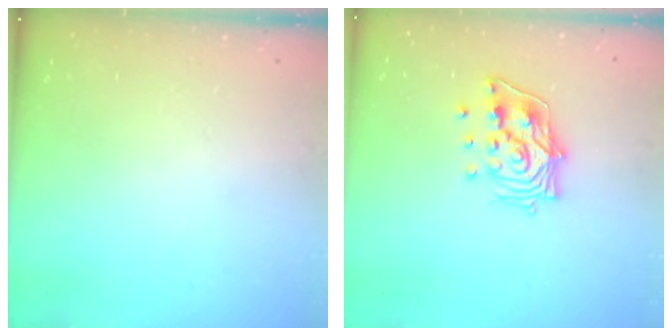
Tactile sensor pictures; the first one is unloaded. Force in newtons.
{"total": 13.5, "press": 13.5, "slide": 1.6}